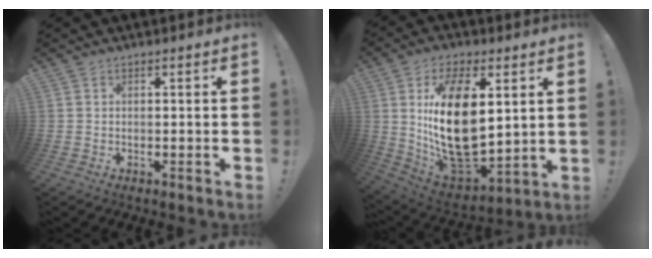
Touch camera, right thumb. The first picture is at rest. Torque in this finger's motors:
{"motor_torque": [1.65, 3.36, 2.57, 0.19, 0.76]}